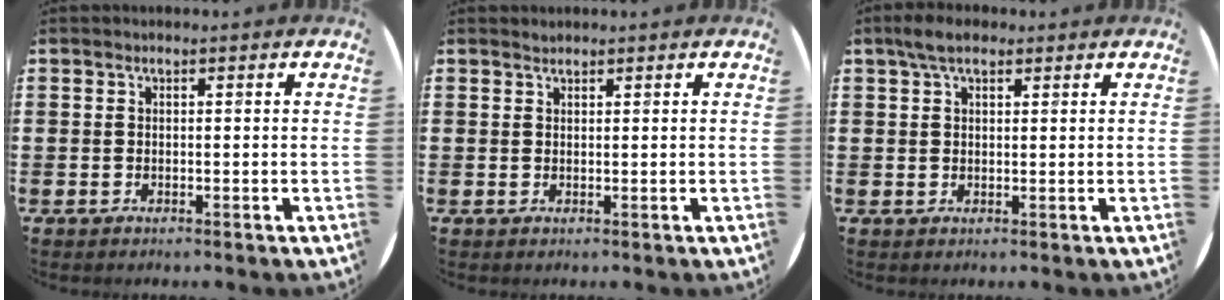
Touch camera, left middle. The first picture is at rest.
{"total": 0.6, "force": [0.6, 0.0, -0.1], "torque": [0.001, 0.002, 0.012]}
{"total": 3.7, "force": [2.5, 1.6, 2.1], "torque": [-0.030, 0.003, 0.043]}